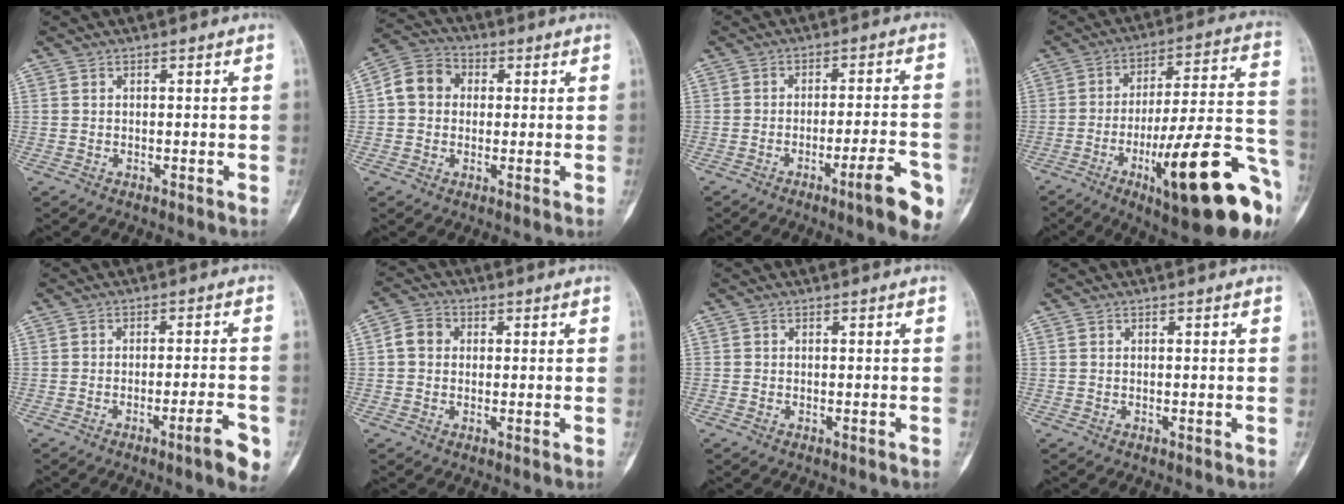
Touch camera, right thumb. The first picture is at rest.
{"total": 7.7, "force": [0.9, 6.5, 4.0], "torque": [-0.056, 0.019, 0.004]}
{"total": 9.9, "force": [-4.9, 1.3, 8.5], "torque": [-0.107, 0.018, -0.068]}
{"total": 25.8, "force": [-11.0, 5.9, 22.7], "torque": [-0.287, 0.050, -0.157]}
{"total": 6.5, "force": [-3.2, 0.7, 5.6], "torque": [-0.074, 0.012, -0.042]}
{"total": 4.2, "force": [0.4, 3.6, 2.2], "torque": [-0.029, 0.013, -0.001]}
{"total": 0.0}
{"total": 0.0}